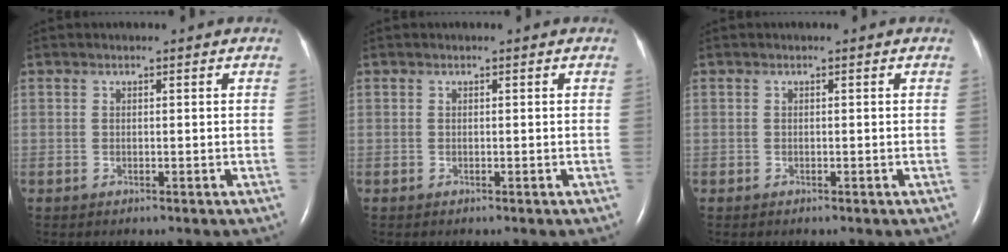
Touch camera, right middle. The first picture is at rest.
{"total": 0.0}
{"total": 0.0}